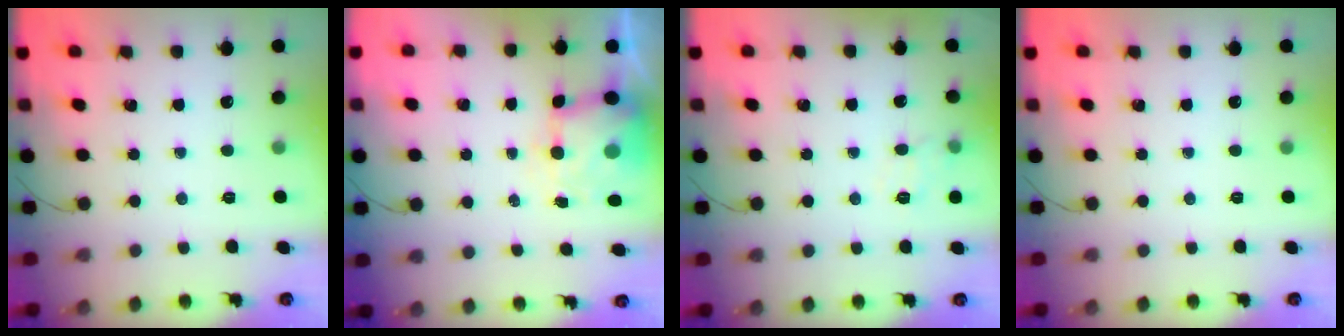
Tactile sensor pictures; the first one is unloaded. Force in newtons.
{"total": 7.1, "press": 6.9, "slide": 1.4}
{"total": 7.5, "press": 7.3, "slide": 1.7}
{"total": 0.0}